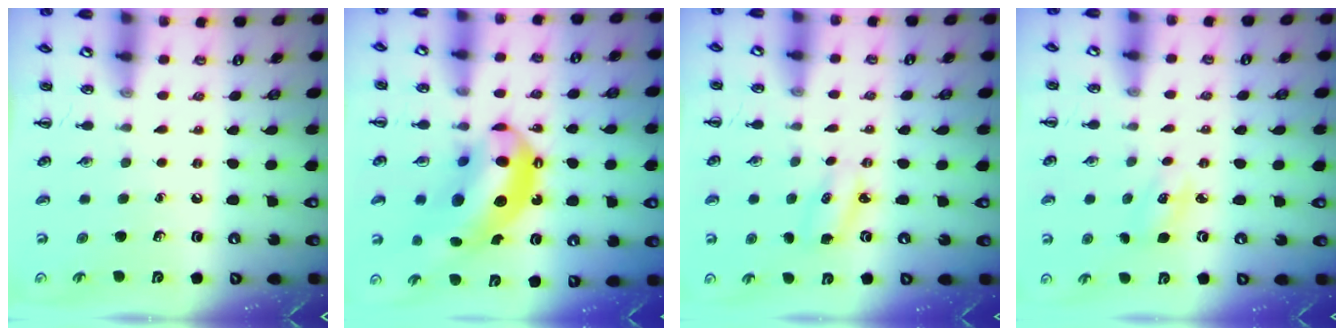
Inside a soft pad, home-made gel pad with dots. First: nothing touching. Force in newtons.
{"total": 15.9, "press": 15.2, "slide": 4.4}
{"total": 2.8, "press": 2.8, "slide": 0.6}
{"total": 4.0, "press": 3.9, "slide": 1.1}